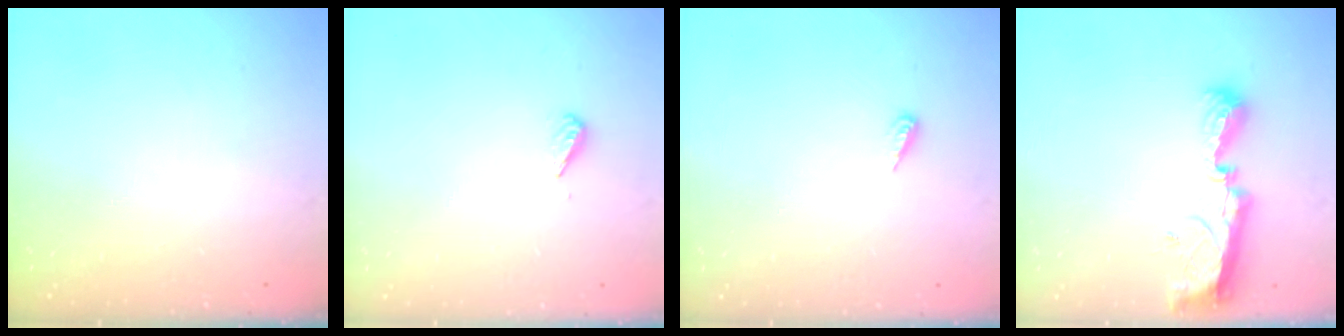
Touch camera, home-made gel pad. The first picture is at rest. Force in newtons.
{"total": 2.9, "press": 2.9, "slide": 0.4}
{"total": 6.0, "press": 6.0, "slide": 0.6}
{"total": 9.4, "press": 9.4, "slide": 0.4}